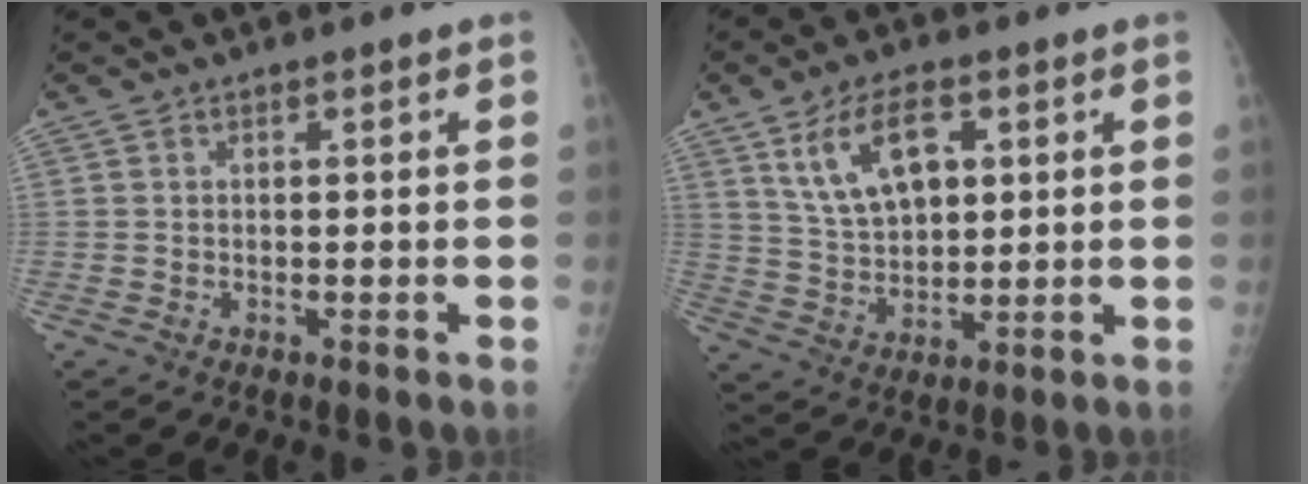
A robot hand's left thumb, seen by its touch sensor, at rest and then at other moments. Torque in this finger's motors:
{"motor_torque": [0.13, 0.32, 1.14, -0.45, 0.25]}